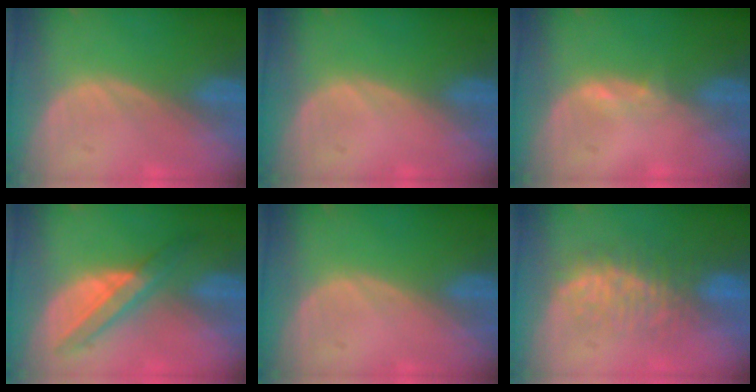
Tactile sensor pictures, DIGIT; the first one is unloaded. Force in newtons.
{"total": 0.0}
{"total": 1.3, "press": 1.2, "slide": 0.5}
{"total": 5.9, "press": 5.8, "slide": 1.0}
{"total": 0.0}
{"total": 7.8, "press": 7.5, "slide": 2.2}